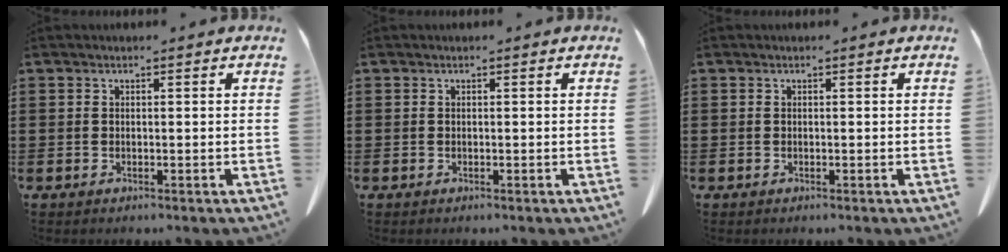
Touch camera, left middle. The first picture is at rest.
{"total": 0.0}
{"total": 0.0}